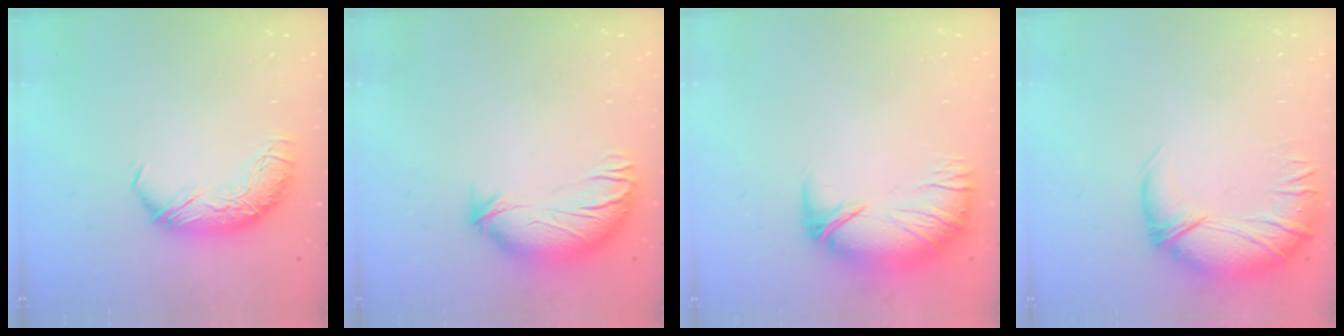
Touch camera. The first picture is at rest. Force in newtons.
{"total": 3.5, "press": 2.7, "slide": 2.2}
{"total": 2.6, "press": 1.0, "slide": 2.4}
{"total": 2.9, "press": 0.2, "slide": 2.9}